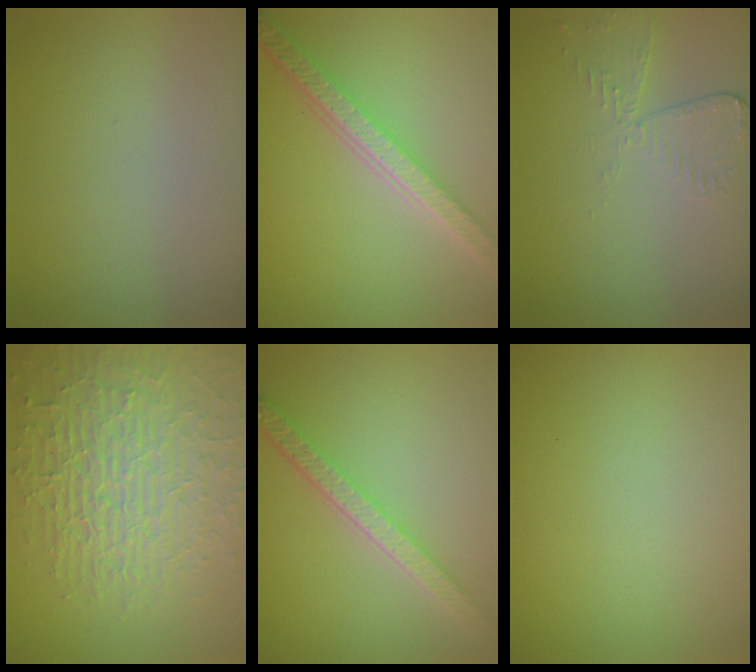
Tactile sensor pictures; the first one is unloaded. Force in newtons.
{"total": 5.2, "press": 4.1, "slide": 3.3}
{"total": 2.5, "press": 2.3, "slide": 1.2}
{"total": 8.8, "press": 6.2, "slide": 6.2}
{"total": 4.1, "press": 3.3, "slide": 2.4}
{"total": 0.0}